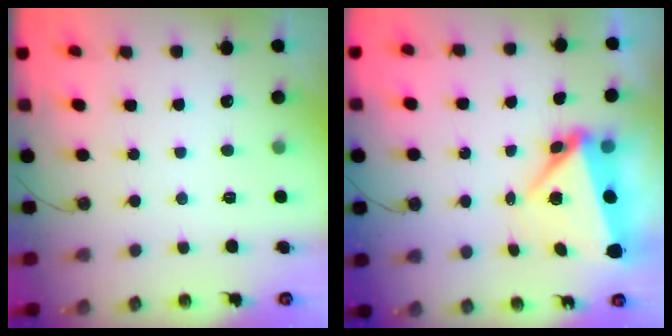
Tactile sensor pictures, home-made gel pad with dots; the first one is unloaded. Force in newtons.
{"total": 7.4, "press": 7.2, "slide": 1.7}